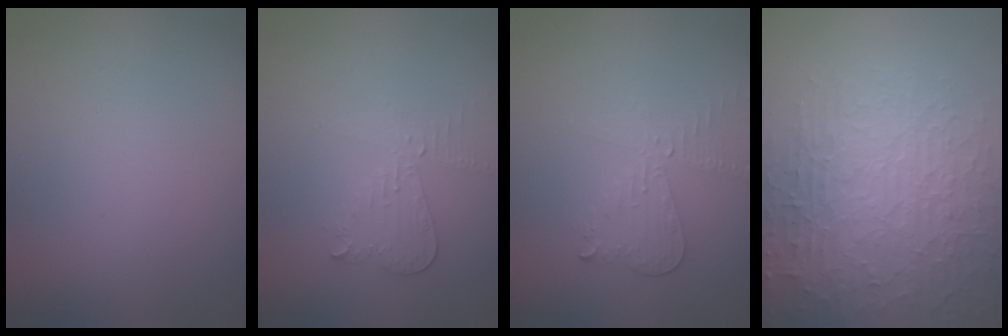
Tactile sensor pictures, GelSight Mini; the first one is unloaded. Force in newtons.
{"total": 2.1, "press": 2.1, "slide": 0.2}
{"total": 2.8, "press": 2.6, "slide": 0.9}
{"total": 8.4, "press": 6.0, "slide": 5.8}